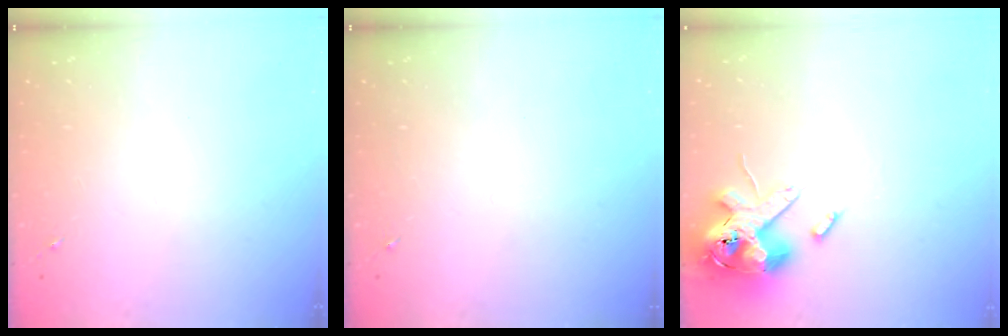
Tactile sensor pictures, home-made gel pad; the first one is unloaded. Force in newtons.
{"total": 0.0}
{"total": 15.4, "press": 15.1, "slide": 2.9}